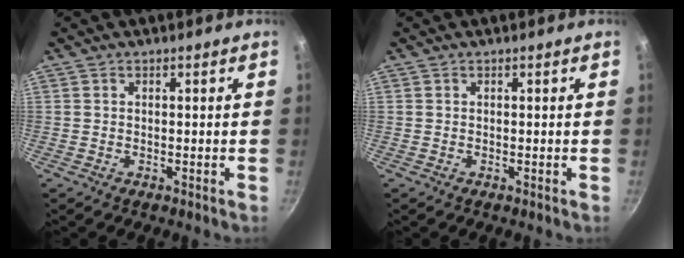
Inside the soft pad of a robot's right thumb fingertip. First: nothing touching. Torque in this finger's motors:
{"motor_torque": [0.00, 0.00, 0.03, 0.02, 0.01]}